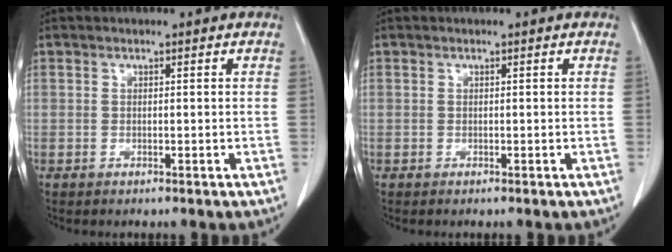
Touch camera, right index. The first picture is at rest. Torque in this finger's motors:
{"motor_torque": [-0.21, 0.08, -0.11, -0.01]}